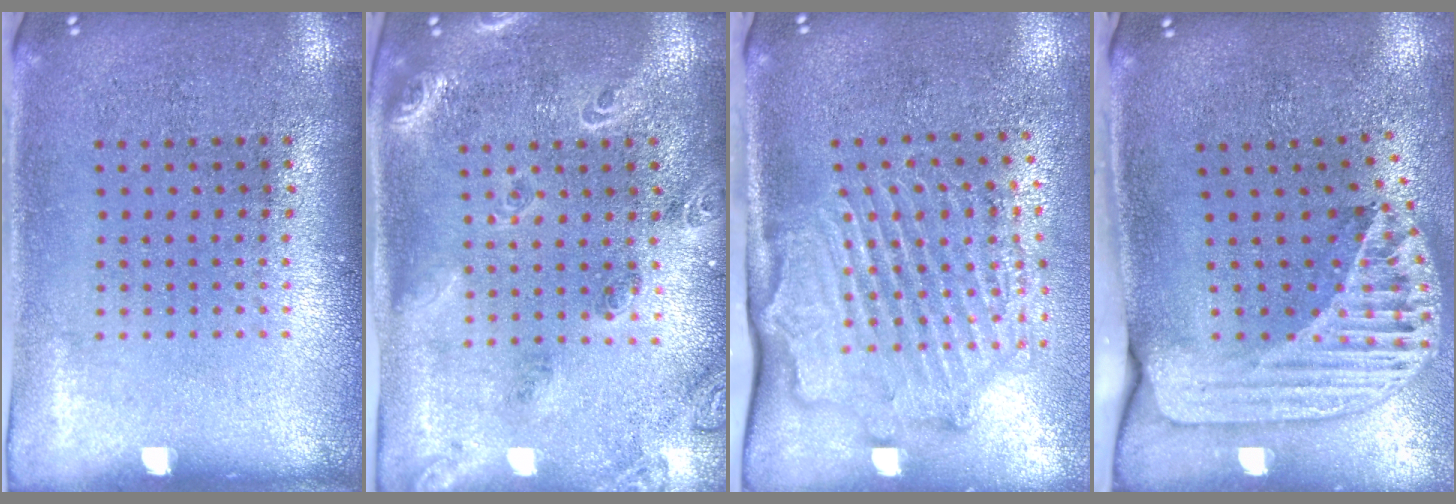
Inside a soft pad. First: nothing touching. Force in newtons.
{"total": 1.8, "press": 1.7, "slide": 0.8}
{"total": 2.1, "press": 2.0, "slide": 0.4}
{"total": 2.6, "press": 1.8, "slide": 1.8}